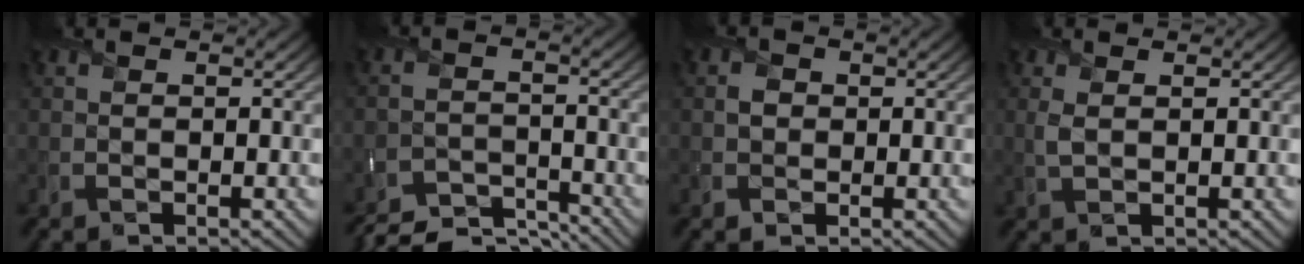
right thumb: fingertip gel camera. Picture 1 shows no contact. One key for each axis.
{"total": 6.9, "fx": -6.5, "fy": 1.4, "fz": 1.7, "tx": -0.028, "ty": -0.004, "tz": -0.113}
{"total": 1.5, "fx": 0.1, "fy": 1.4, "fz": 0.4, "tx": -0.007, "ty": -0.002, "tz": -0.003}
{"total": 1.4, "fx": 0.6, "fy": 0.5, "fz": 1.1, "tx": -0.033, "ty": -0.001, "tz": 0.014}